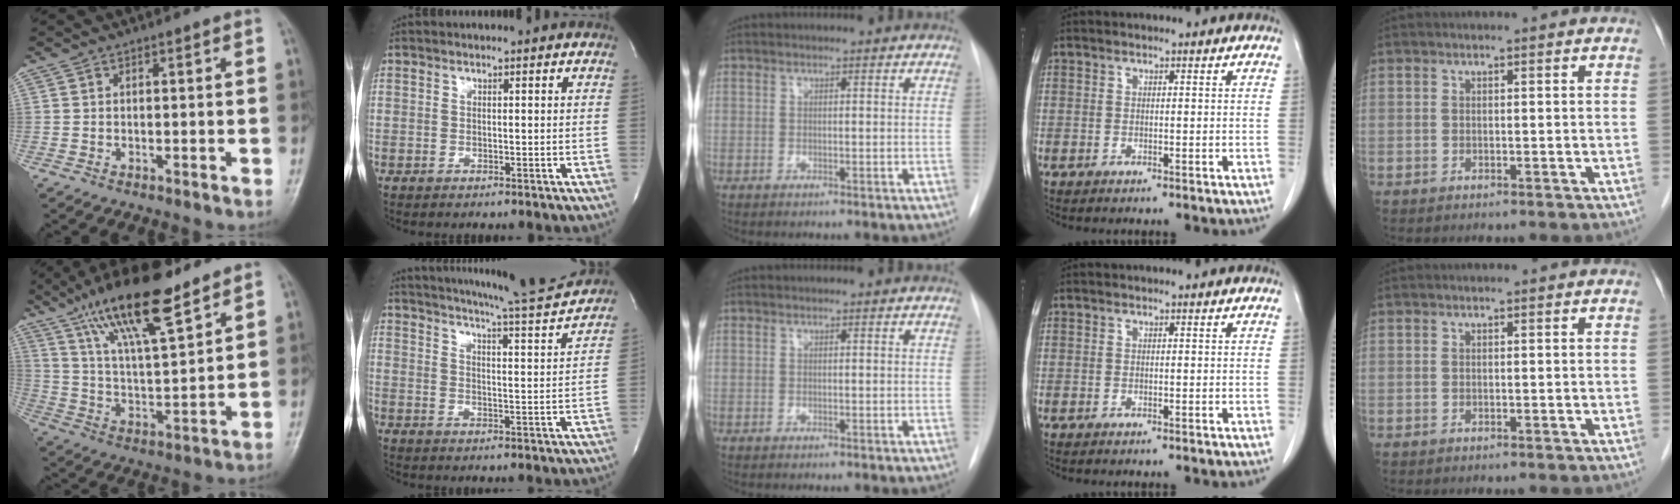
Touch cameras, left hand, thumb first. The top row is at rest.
{"thumb": {"total": 17.9, "force": [11.9, 4.8, 12.5], "torque": [-0.201, -0.050, 0.216]}, "index": {"total": 16.3, "force": [15.2, -0.8, 5.6], "torque": [-0.096, -0.043, 0.203]}}